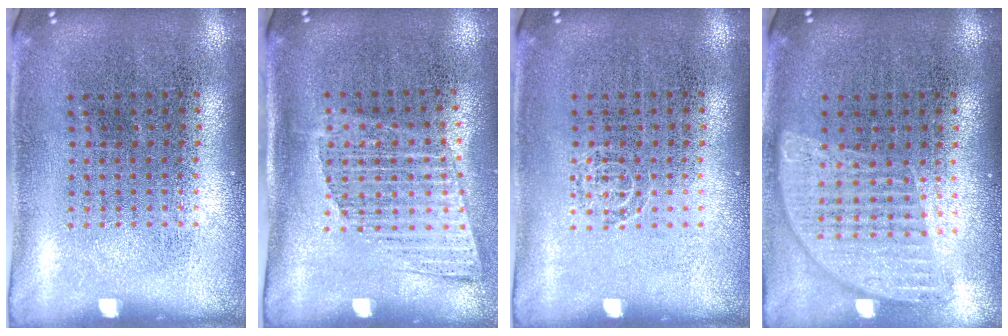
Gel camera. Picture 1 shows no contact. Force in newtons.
{"total": 1.4, "press": 1.1, "slide": 0.9}
{"total": 0.7, "press": 0.7, "slide": 0.2}
{"total": 1.0, "press": 1.0, "slide": 0.1}